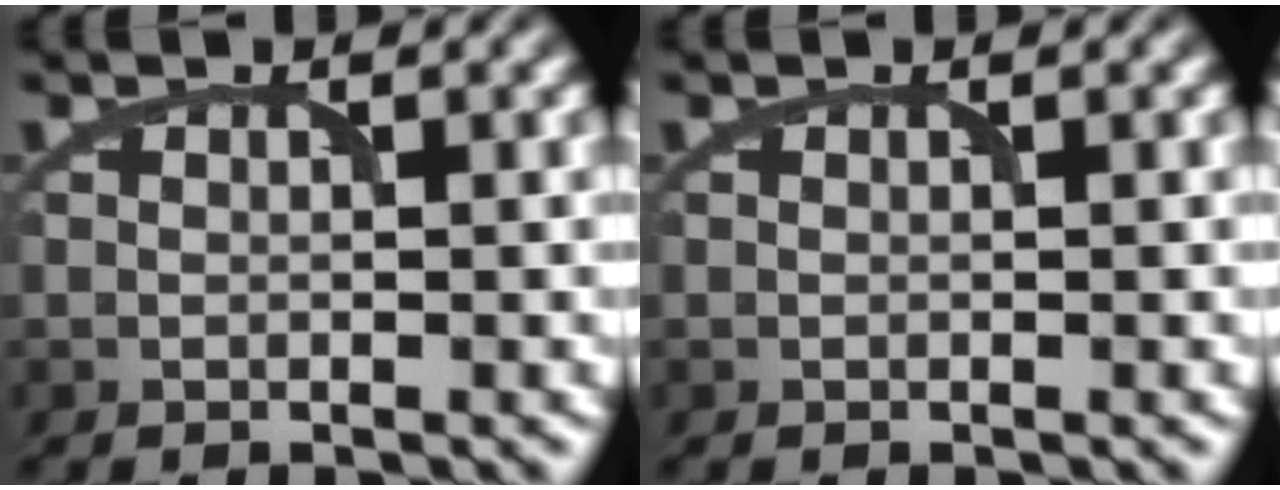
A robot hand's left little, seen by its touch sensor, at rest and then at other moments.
{"total": 0.0}